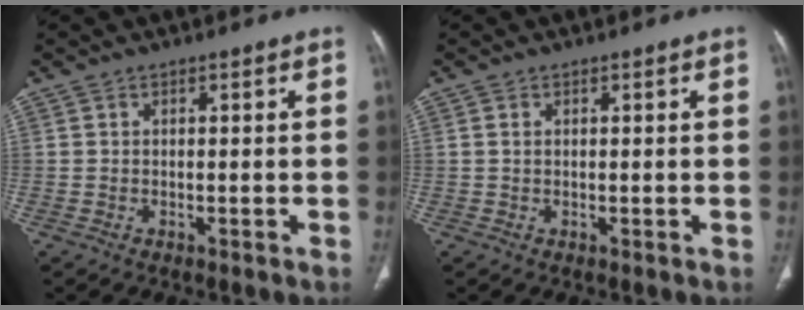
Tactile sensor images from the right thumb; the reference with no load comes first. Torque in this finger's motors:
{"motor_torque": [-0.39, -0.39, -0.25, -0.20, -0.05]}